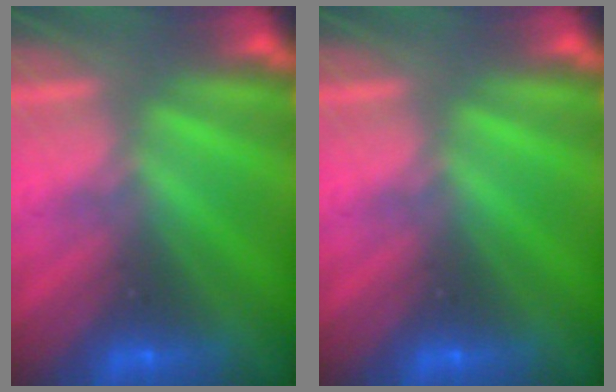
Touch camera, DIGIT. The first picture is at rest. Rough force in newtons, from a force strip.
{"total": 0.0}